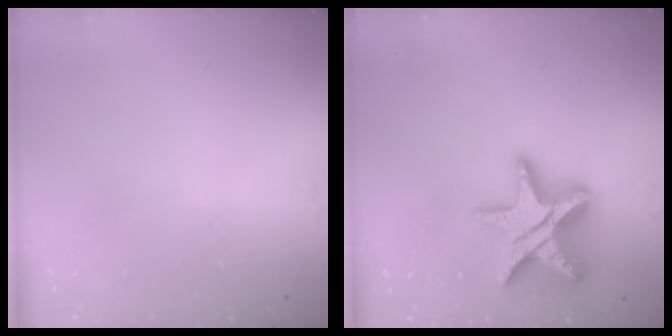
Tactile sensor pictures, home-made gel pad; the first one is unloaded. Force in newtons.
{"total": 18.3, "press": 18.3, "slide": 1.5}